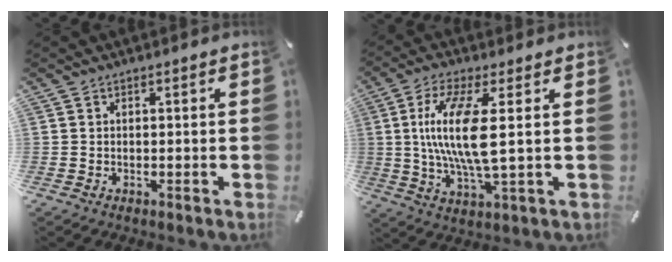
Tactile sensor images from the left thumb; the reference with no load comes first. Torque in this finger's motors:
{"motor_torque": [-0.35, 2.46, 2.25, -0.07, 0.86]}